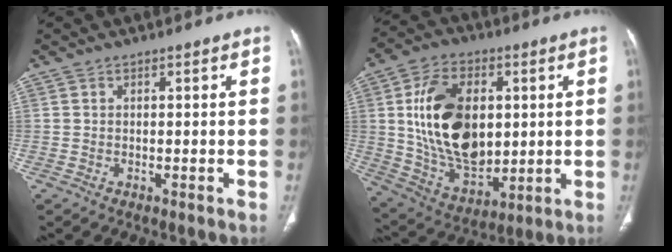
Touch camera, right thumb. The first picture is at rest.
{"total": 20.9, "force": [2.9, 13.2, 15.9], "torque": [-0.250, -0.014, 0.067]}